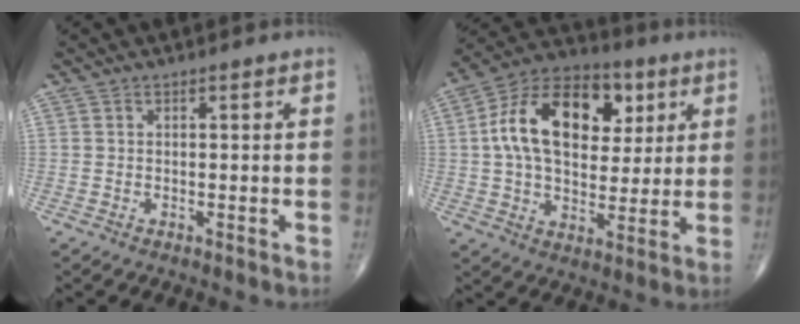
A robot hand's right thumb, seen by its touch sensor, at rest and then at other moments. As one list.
[{"total": 20.4, "force": [4.9, 13.0, 15.0], "torque": [-0.226, 0.009, 0.074]}]